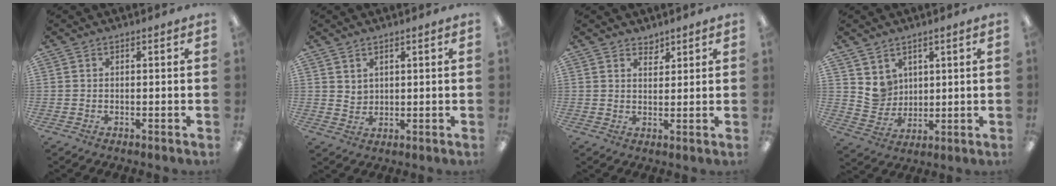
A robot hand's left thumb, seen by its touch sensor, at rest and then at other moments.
{"total": 2.8, "force": [2.1, 1.8, 0.1], "torque": [0.000, -0.012, 0.039]}
{"total": 2.8, "force": [2.5, 1.3, 0.2], "torque": [0.009, -0.019, 0.045]}
{"total": 6.7, "force": [4.1, 5.2, 0.3], "torque": [-0.021, -0.021, 0.081]}